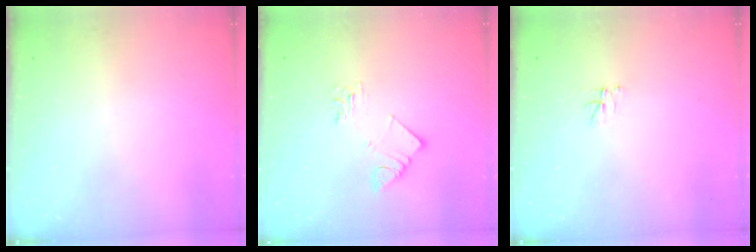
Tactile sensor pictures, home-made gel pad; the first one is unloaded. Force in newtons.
{"total": 3.4, "press": 3.4, "slide": 0.1}
{"total": 2.9, "press": 2.9, "slide": 0.4}